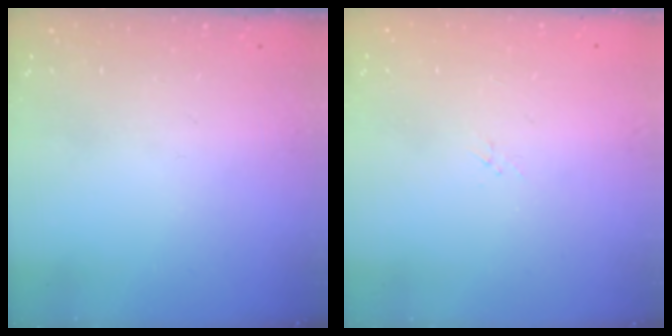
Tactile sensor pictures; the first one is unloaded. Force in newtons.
{"total": 1.7, "press": 1.6, "slide": 0.2}